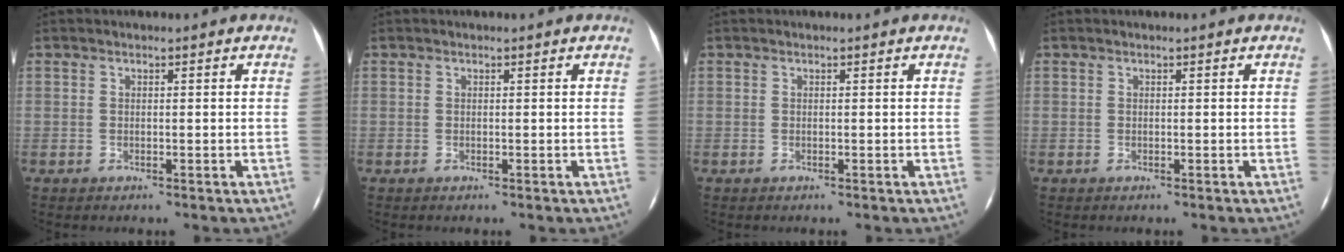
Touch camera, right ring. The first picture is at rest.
{"total": 0.0}
{"total": 0.0}
{"total": 0.0}